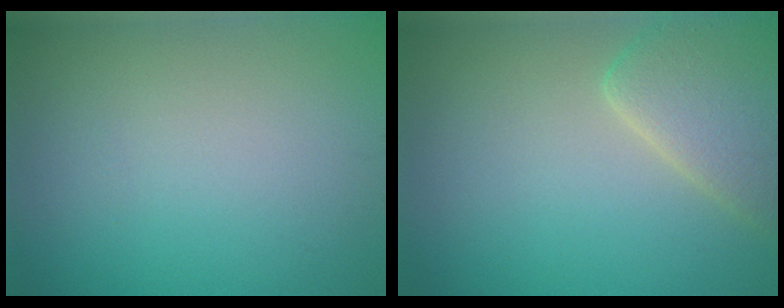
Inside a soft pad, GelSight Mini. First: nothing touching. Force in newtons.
{"total": 5.0, "press": 5.0, "slide": 0.4}